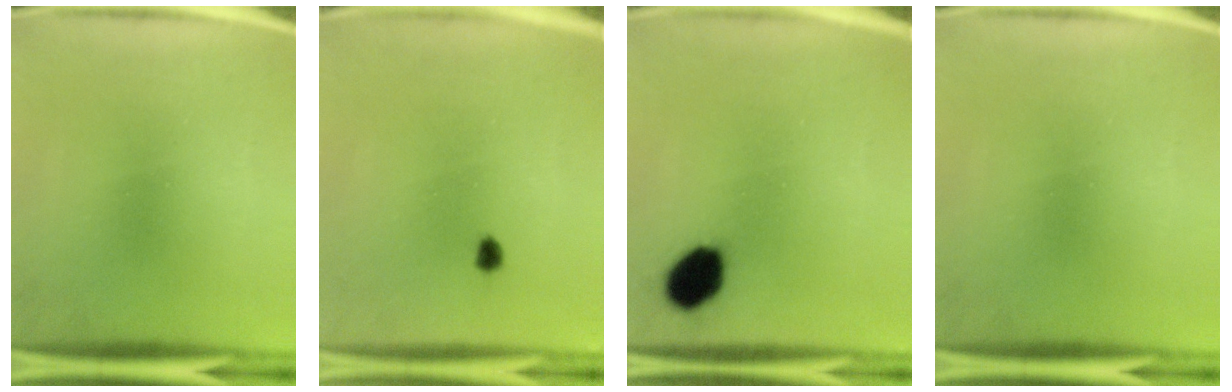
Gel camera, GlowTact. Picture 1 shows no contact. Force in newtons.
{"total": 1.7}
{"total": 8.7}
{"total": 0.0}